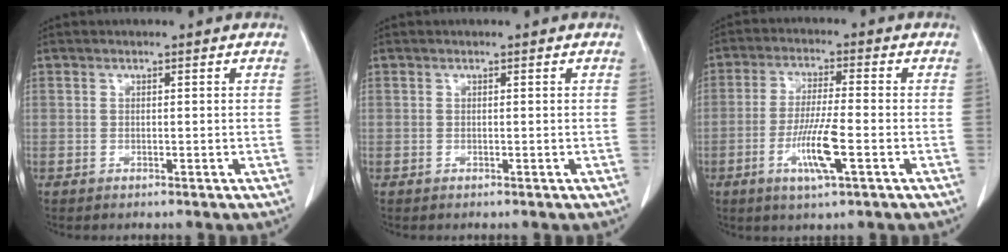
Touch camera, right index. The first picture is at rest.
{"total": 0.0}
{"total": 7.9, "force": [-2.8, 0.3, 7.4], "torque": [-0.144, -0.011, -0.053]}